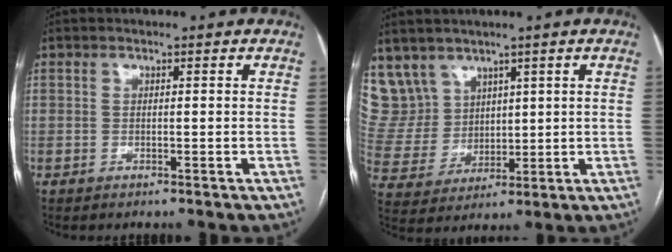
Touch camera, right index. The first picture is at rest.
{"total": 9.1, "force": [6.2, 6.6, 0.6], "torque": [-0.029, 0.028, 0.147]}